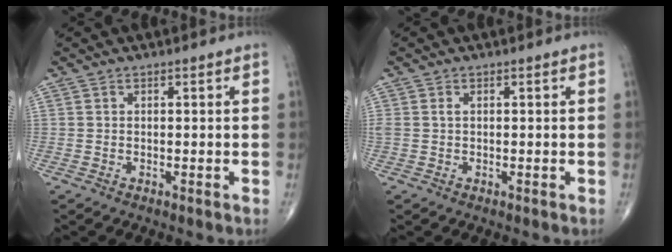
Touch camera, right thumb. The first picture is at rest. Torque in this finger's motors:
{"motor_torque": [0.01, -0.01, 0.26, 0.17, 0.00]}